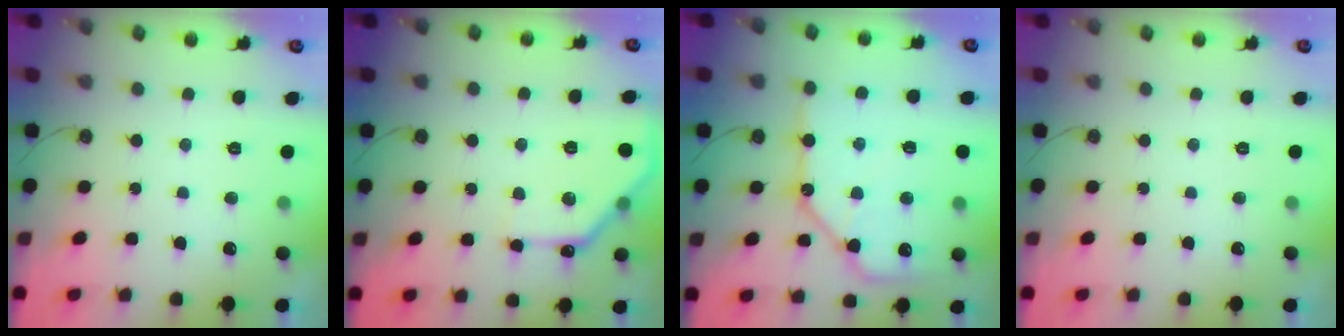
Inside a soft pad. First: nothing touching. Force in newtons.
{"total": 12.5, "press": 12.5, "slide": 0.5}
{"total": 13.5, "press": 13.4, "slide": 1.4}
{"total": 0.0}